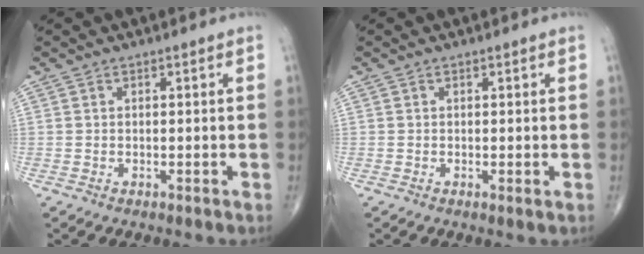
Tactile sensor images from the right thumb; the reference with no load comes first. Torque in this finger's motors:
{"motor_torque": [-0.30, 0.00, -0.33, -0.18, -0.02]}